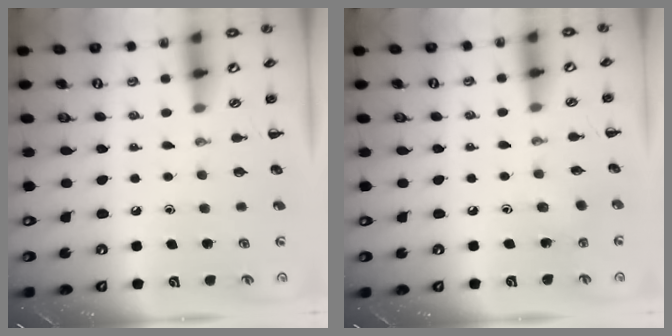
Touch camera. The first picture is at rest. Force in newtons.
{"total": 3.7, "press": 3.5, "slide": 1.2}